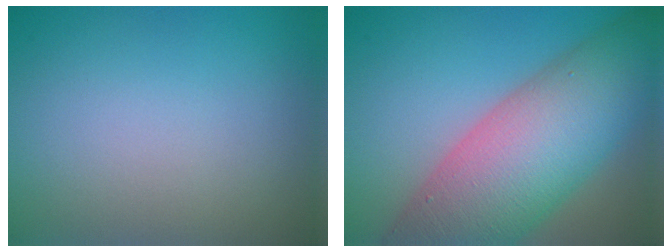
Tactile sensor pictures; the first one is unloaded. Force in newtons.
{"total": 13.1, "press": 13.1, "slide": 0.6}